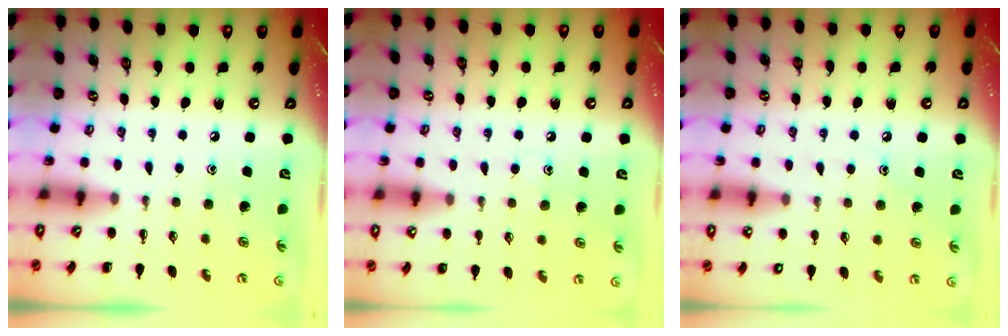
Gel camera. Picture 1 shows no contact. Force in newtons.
{"total": 6.9, "press": 6.8, "slide": 1.2}
{"total": 6.1, "press": 5.9, "slide": 1.6}